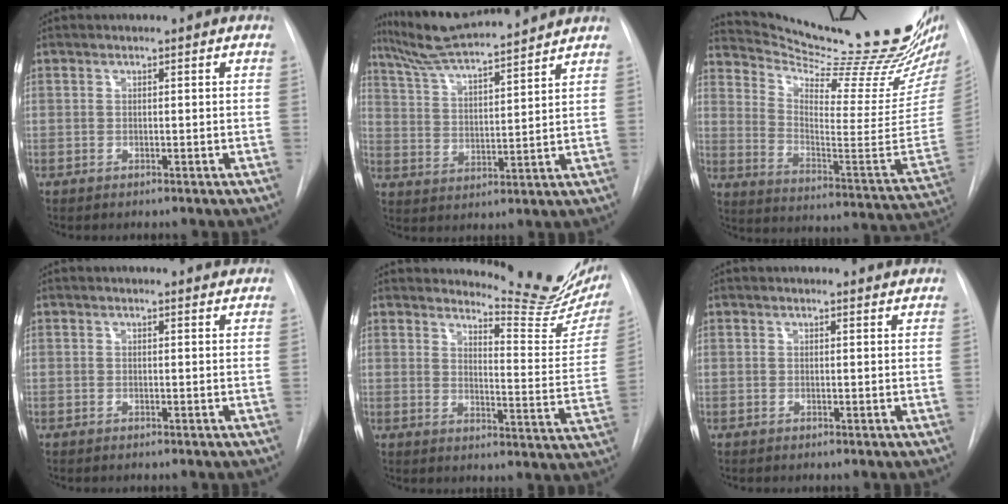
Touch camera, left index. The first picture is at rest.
{"total": 14.2, "force": [12.9, 0.3, 5.8], "torque": [-0.109, 0.011, 0.219]}
{"total": 26.7, "force": [24.2, -0.2, 11.4], "torque": [-0.180, -0.133, 0.333]}
{"total": 2.1, "force": [2.1, 0.5, 0.2], "torque": [-0.007, 0.002, 0.011]}
{"total": 13.1, "force": [12.5, 1.0, 3.9], "torque": [-0.049, -0.100, 0.138]}
{"total": 1.5, "force": [1.5, 0.0, -0.1], "torque": [-0.007, -0.007, 0.009]}